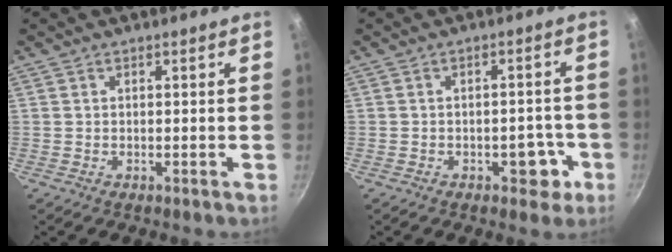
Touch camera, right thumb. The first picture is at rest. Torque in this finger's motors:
{"motor_torque": [0.83, 0.60, 0.68, -0.70, -0.05]}